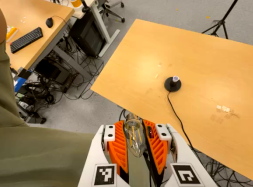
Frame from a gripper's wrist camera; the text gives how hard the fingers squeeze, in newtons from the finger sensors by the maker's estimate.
{"total": 22.6, "left": 25.1, "right": 20.1}